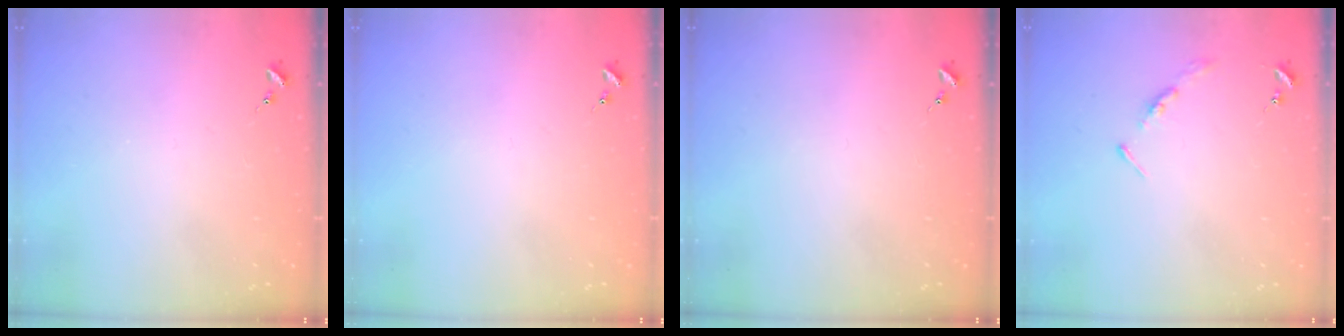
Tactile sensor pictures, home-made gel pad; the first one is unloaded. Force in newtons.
{"total": 0.0}
{"total": 0.0}
{"total": 3.5, "press": 3.5, "slide": 0.4}